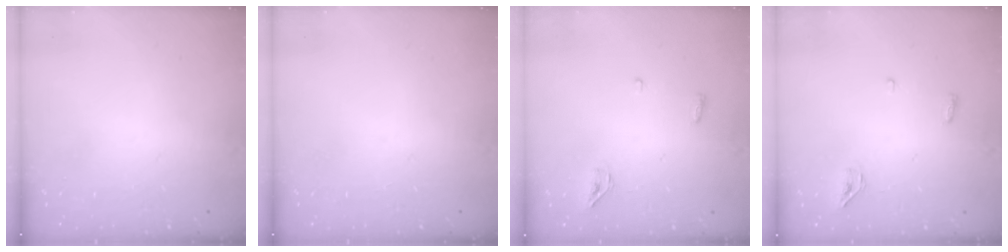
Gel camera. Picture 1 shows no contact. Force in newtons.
{"total": 0.0}
{"total": 3.2, "press": 3.0, "slide": 1.2}
{"total": 3.2, "press": 3.0, "slide": 1.2}